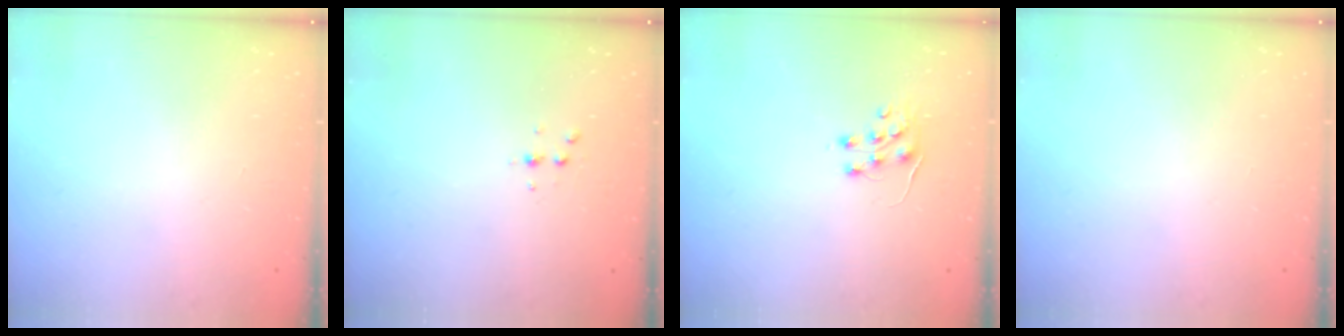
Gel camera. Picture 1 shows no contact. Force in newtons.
{"total": 3.5, "press": 3.5, "slide": 0.5}
{"total": 7.1, "press": 7.1, "slide": 0.6}
{"total": 0.0}